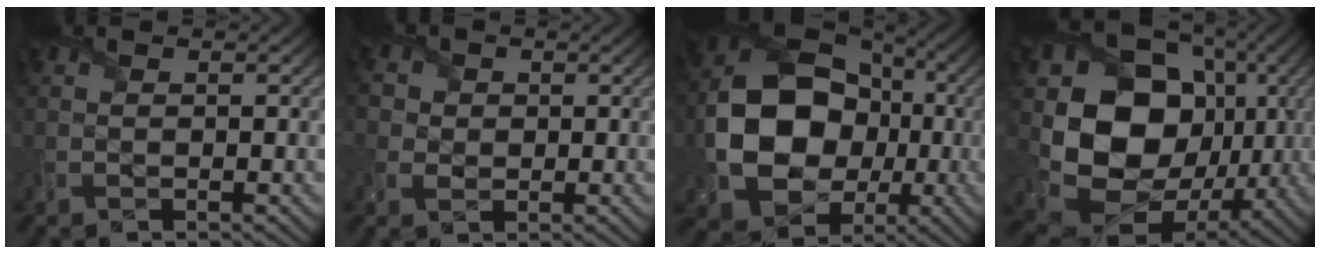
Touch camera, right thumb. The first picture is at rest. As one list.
[{"total": 3.6, "force": [1.0, 3.3, 1.0], "torque": [-0.038, 0.000, 0.001]}, {"total": 15.5, "force": [-1.3, 12.4, 9.2], "torque": [-0.179, -0.023, -0.021]}, {"total": 18.0, "force": [0.9, 14.9, 10.1], "torque": [-0.212, -0.049, 0.035]}]